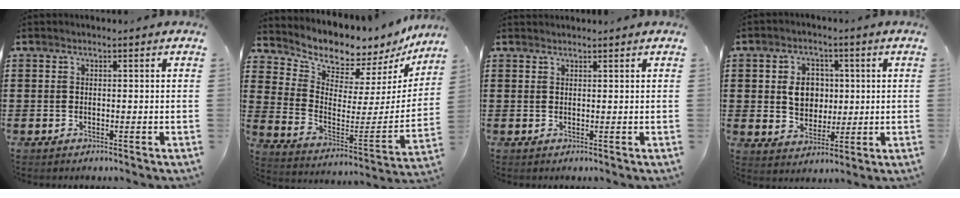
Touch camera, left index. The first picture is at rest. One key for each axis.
{"total": 6.3, "fx": 6.2, "fy": 1.1, "fz": -0.2, "tx": -0.034, "ty": -0.071, "tz": 0.101}
{"total": 0.8, "fx": 0.8, "fy": 0.1, "fz": 0.0, "tx": -0.002, "ty": -0.001, "tz": 0.017}
{"total": 6.1, "fx": 0.9, "fy": 5.0, "fz": 3.5, "tx": -0.077, "ty": 0.015, "tz": 0.011}